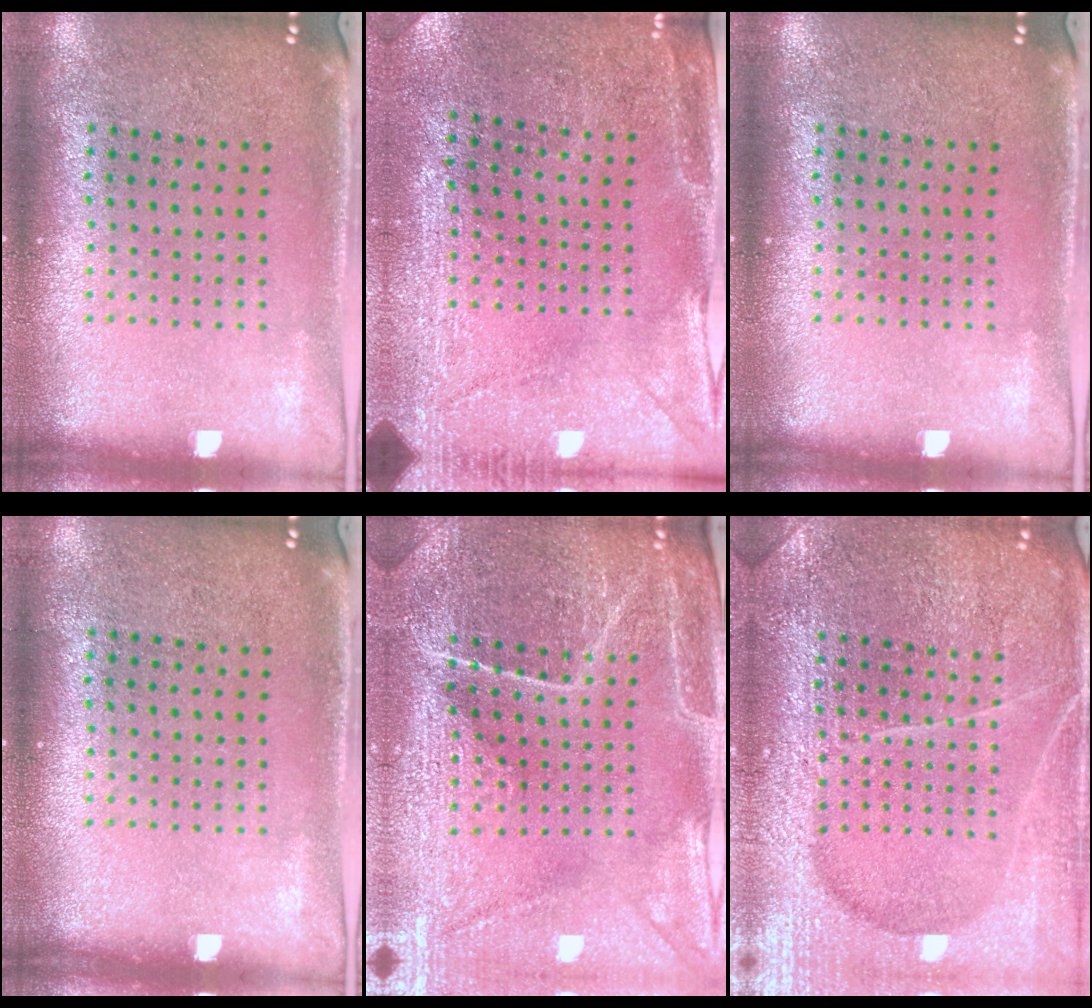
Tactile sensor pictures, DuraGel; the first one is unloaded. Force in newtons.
{"total": 3.0, "press": 2.8, "slide": 1.0}
{"total": 0.0}
{"total": 0.0}
{"total": 4.3, "press": 4.2, "slide": 0.9}
{"total": 6.6, "press": 6.6, "slide": 0.8}